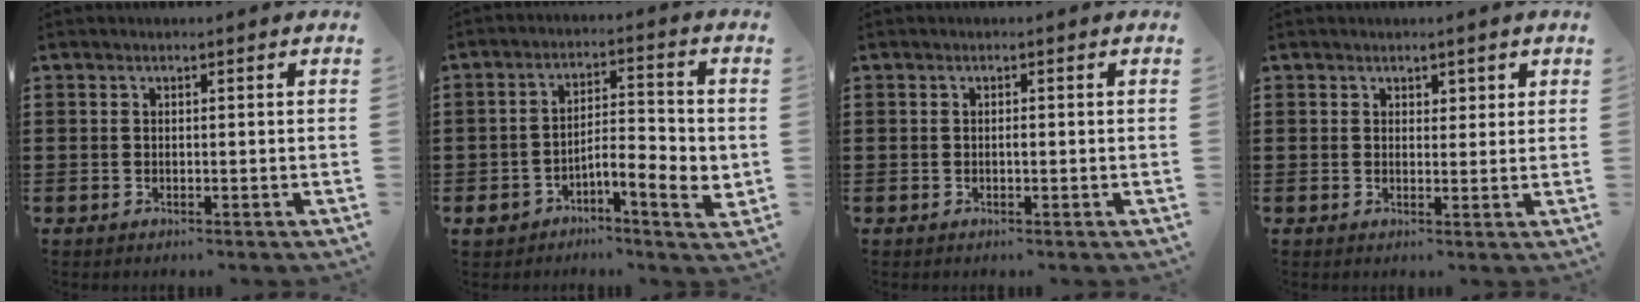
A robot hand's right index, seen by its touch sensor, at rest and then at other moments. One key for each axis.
{"total": 6.3, "fx": -2.5, "fy": 2.4, "fz": 5.3, "tx": -0.084, "ty": -0.004, "tz": -0.044}
{"total": 0.6, "fx": -0.1, "fy": 0.1, "fz": 0.6, "tx": -0.013, "ty": -0.004, "tz": -0.001}
{"total": 1.6, "fx": 1.2, "fy": 1.0, "fz": 0.3, "tx": 0.000, "ty": 0.002, "tz": 0.022}